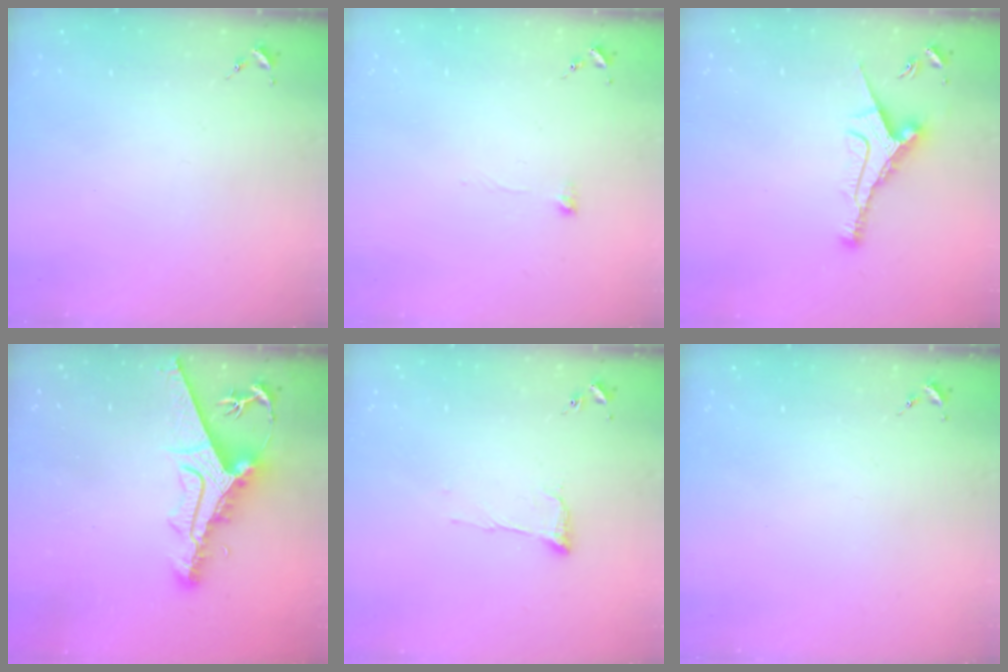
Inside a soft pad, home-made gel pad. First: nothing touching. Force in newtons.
{"total": 5.0, "press": 5.0, "slide": 0.3}
{"total": 10.1, "press": 10.1, "slide": 0.3}
{"total": 13.2, "press": 13.1, "slide": 1.5}
{"total": 5.9, "press": 5.9, "slide": 0.8}
{"total": 0.0}